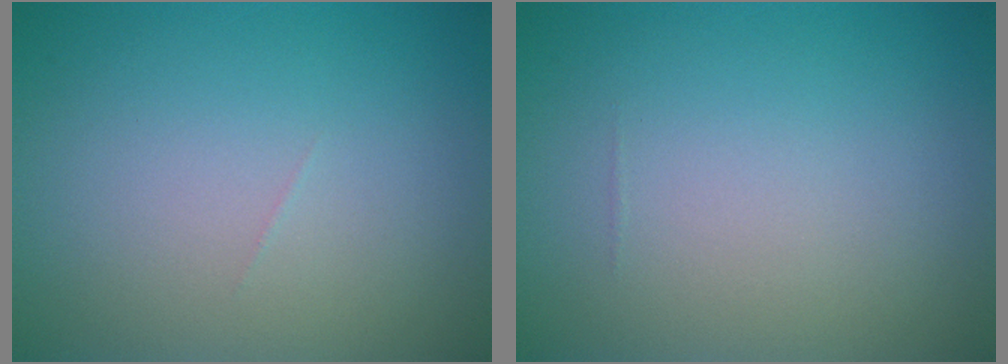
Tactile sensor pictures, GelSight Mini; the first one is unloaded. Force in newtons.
{"total": 0.0}